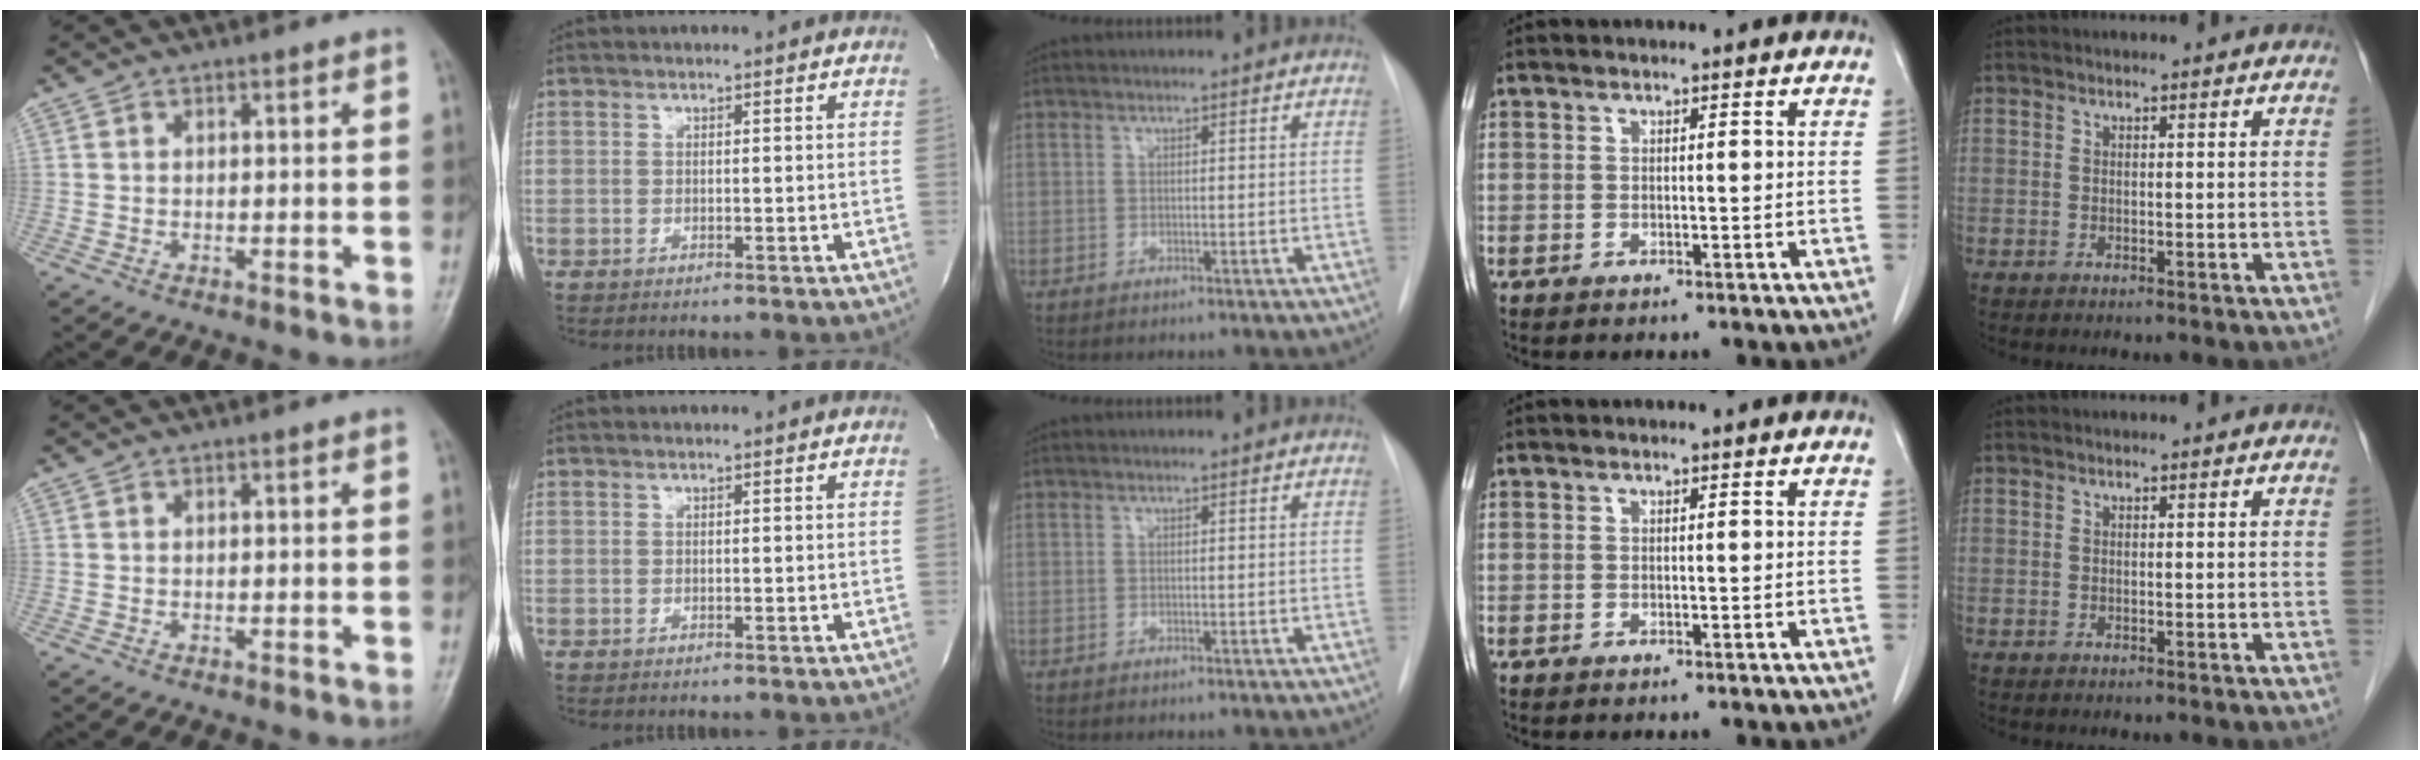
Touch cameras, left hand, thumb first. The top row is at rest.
{}